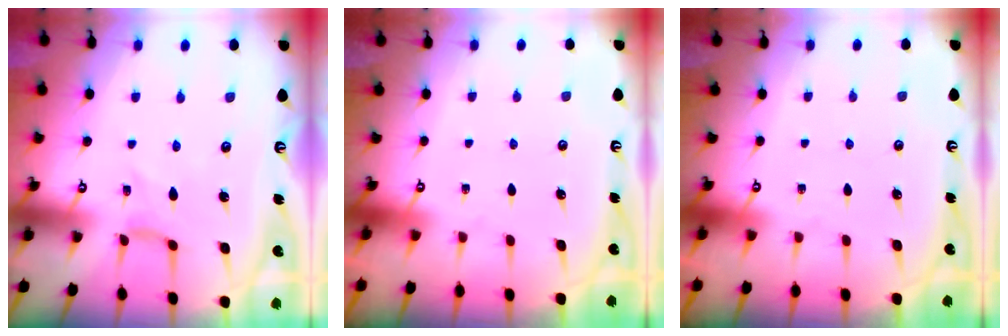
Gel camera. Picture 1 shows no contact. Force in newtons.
{"total": 0.0}
{"total": 0.0}